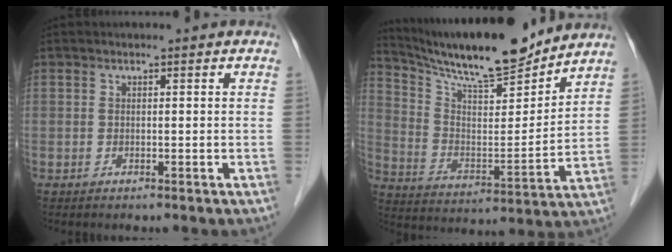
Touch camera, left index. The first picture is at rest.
{"total": 17.2, "force": [15.6, 1.6, 6.9], "torque": [-0.134, -0.012, 0.266]}